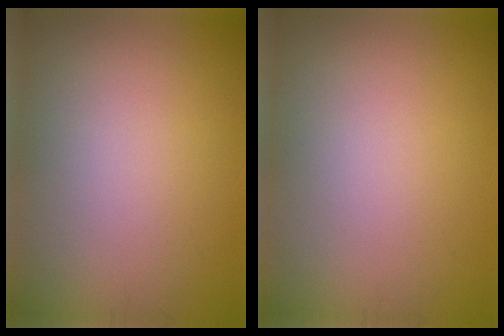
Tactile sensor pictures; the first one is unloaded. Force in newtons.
{"total": 0.0}